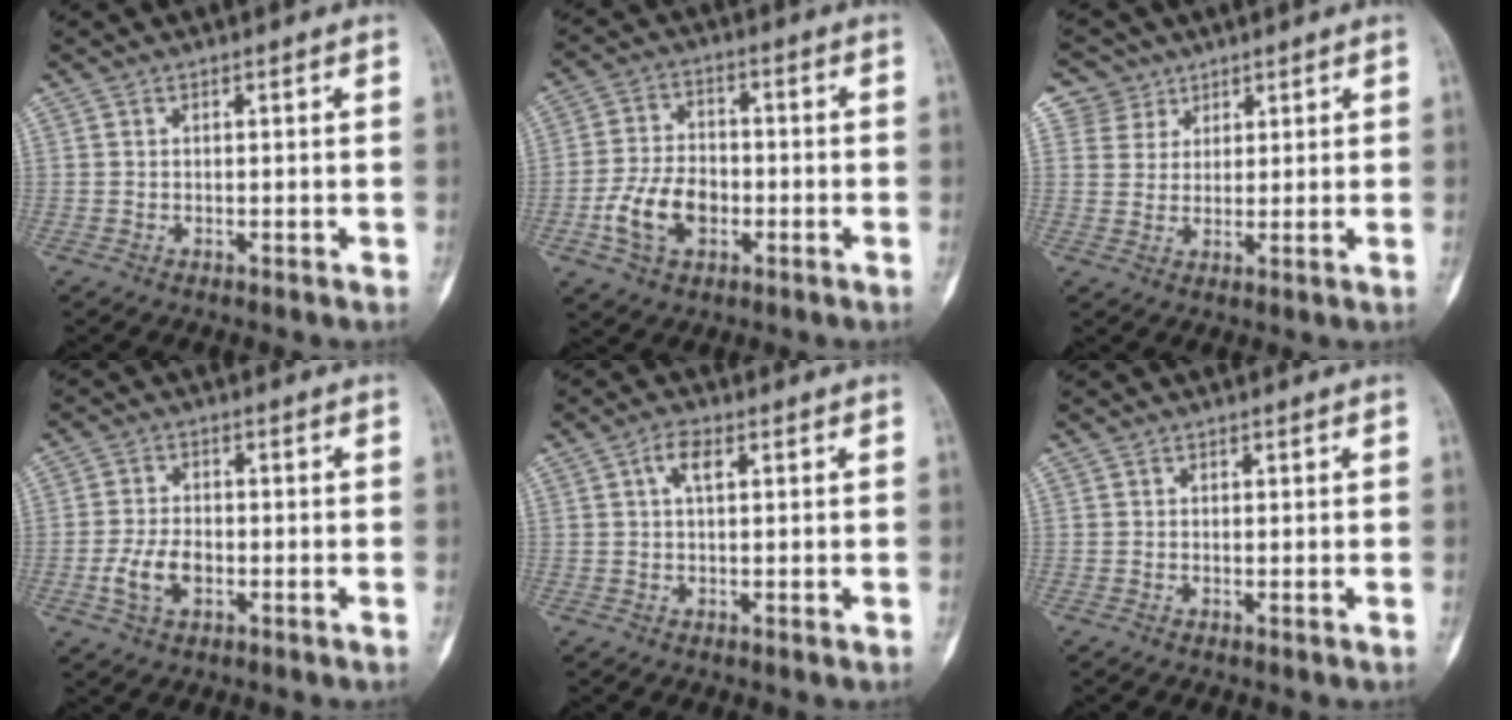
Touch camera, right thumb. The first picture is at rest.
{"total": 10.0, "force": [-3.1, 6.5, 6.9], "torque": [-0.125, 0.022, -0.056]}
{"total": 5.2, "force": [3.1, 4.2, -0.6], "torque": [0.039, -0.013, 0.054]}
{"total": 5.8, "force": [-1.7, 3.5, 4.3], "torque": [-0.089, 0.011, -0.032]}
{"total": 3.4, "force": [1.1, 1.6, 2.7], "torque": [-0.052, 0.006, 0.017]}
{"total": 0.0}